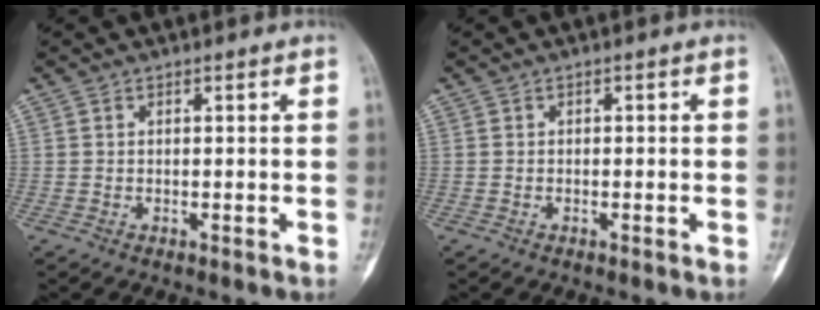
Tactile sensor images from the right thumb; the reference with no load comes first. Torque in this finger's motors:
{"motor_torque": [-0.11, -0.11, -0.02, 0.17, -0.02]}